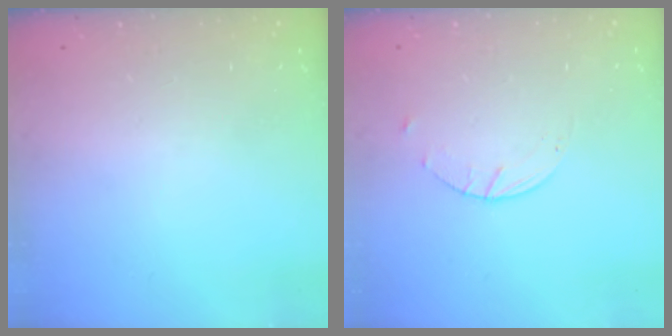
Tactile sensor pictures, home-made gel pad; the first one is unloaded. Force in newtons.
{"total": 2.6, "press": 2.6, "slide": 0.4}